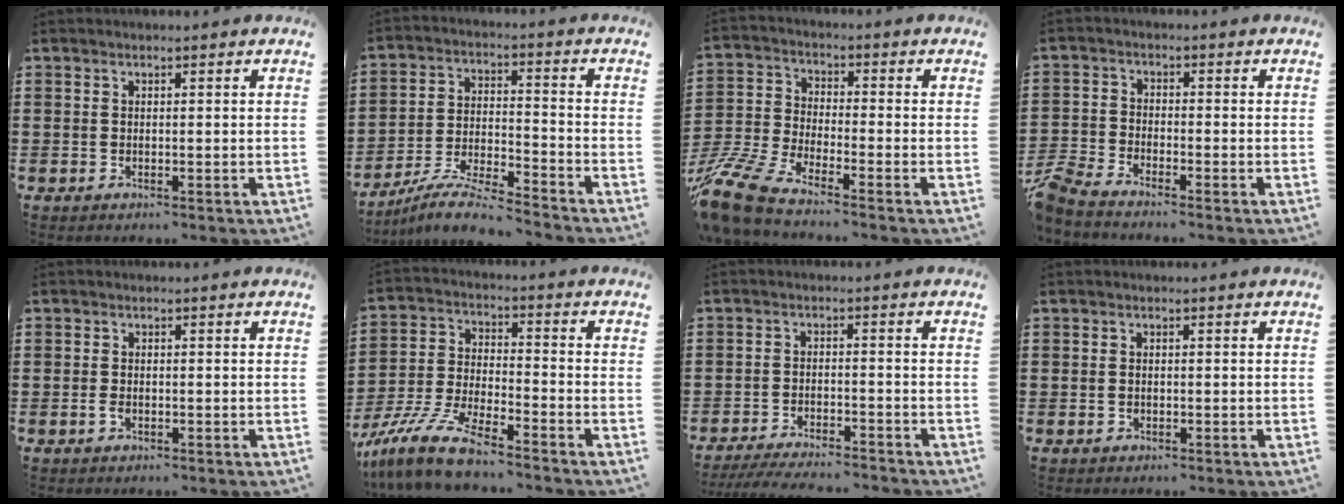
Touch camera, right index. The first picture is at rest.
{"total": 7.4, "force": [-6.9, -0.1, 2.5], "torque": [-0.054, -0.003, -0.134]}
{"total": 8.3, "force": [-7.1, 0.9, 4.2], "torque": [-0.119, -0.004, -0.149]}
{"total": 3.6, "force": [-3.5, 0.0, 0.6], "torque": [-0.042, -0.009, -0.080]}
{"total": 1.2, "force": [-0.5, 0.5, 0.9], "torque": [-0.027, -0.007, -0.010]}
{"total": 8.9, "force": [-7.9, 0.6, 4.1], "torque": [-0.103, -0.003, -0.161]}
{"total": 3.9, "force": [-3.8, -0.1, 0.9], "torque": [-0.024, -0.008, -0.077]}
{"total": 0.7, "force": [-0.2, 0.3, 0.6], "torque": [-0.015, -0.002, -0.004]}